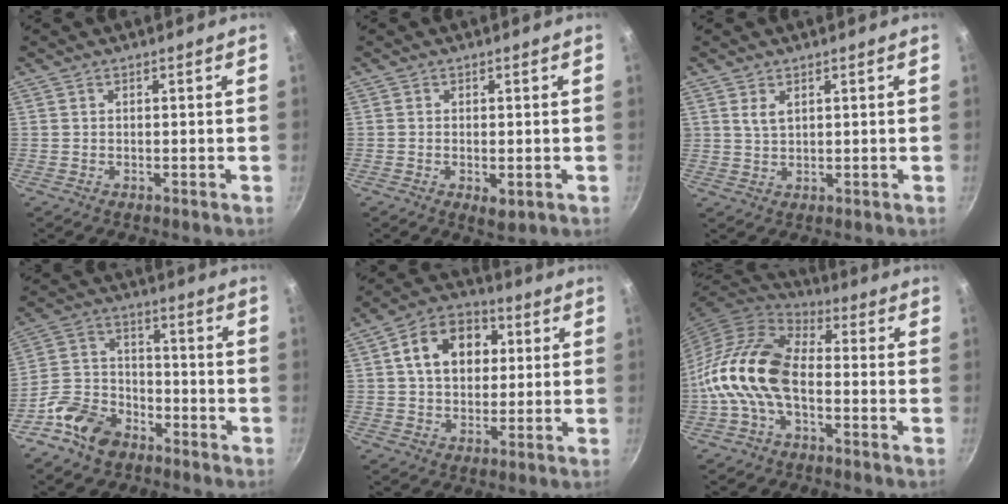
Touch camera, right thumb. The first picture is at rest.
{"total": 3.0, "force": [-0.8, 1.4, 2.5], "torque": [-0.041, -0.010, -0.010]}
{"total": 2.6, "force": [1.2, 1.5, 1.8], "torque": [-0.031, -0.005, 0.027]}
{"total": 11.5, "force": [-7.1, 7.4, 5.2], "torque": [-0.075, 0.062, -0.141]}
{"total": 13.4, "force": [3.1, 9.8, 8.6], "torque": [-0.110, 0.017, 0.038]}
{"total": 14.3, "force": [-3.3, 8.2, 11.2], "torque": [-0.204, 0.038, -0.079]}